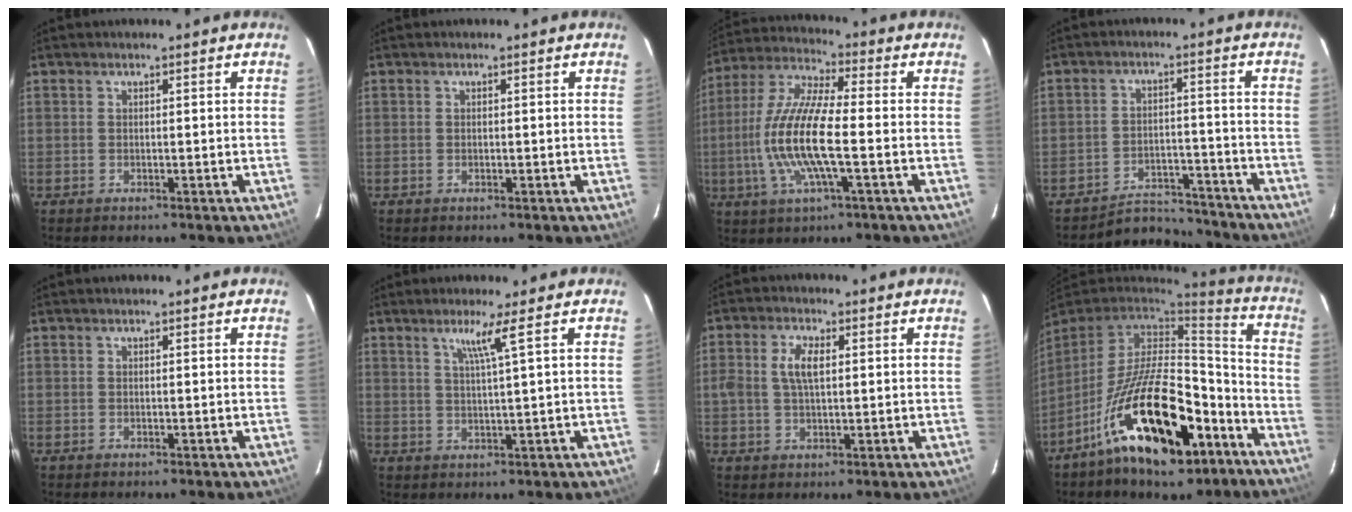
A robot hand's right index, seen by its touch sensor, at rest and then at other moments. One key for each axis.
{"total": 0.0}
{"total": 14.4, "fx": -2.6, "fy": 2.7, "fz": 13.9, "tx": -0.284, "ty": -0.004, "tz": -0.055}
{"total": 9.3, "fx": -8.9, "fy": 2.8, "fz": 0.4, "tx": -0.022, "ty": 0.027, "tz": -0.125}
{"total": 0.0}
{"total": 3.6, "fx": 1.9, "fy": -1.2, "fz": 2.9, "tx": -0.050, "ty": -0.008, "tz": 0.035}
{"total": 4.9, "fx": 0.8, "fy": 2.4, "fz": 4.2, "tx": -0.082, "ty": 0.008, "tz": 0.017}
{"total": 22.9, "fx": -12.8, "fy": 9.5, "fz": 16.4, "tx": -0.289, "ty": 0.000, "tz": -0.199}